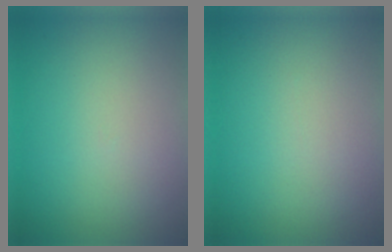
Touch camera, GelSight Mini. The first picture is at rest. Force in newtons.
{"total": 0.0}